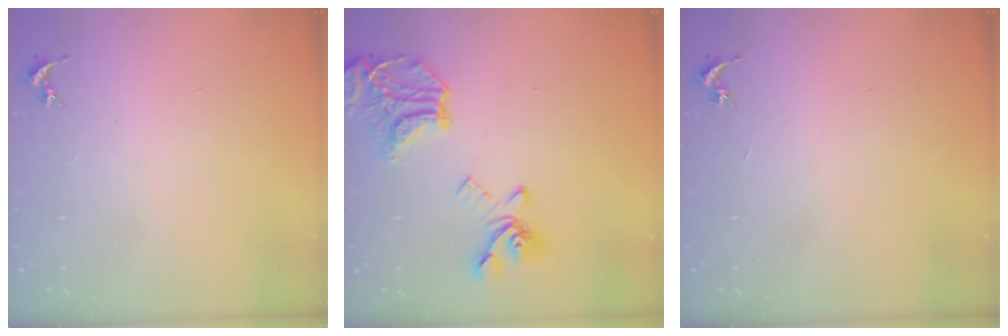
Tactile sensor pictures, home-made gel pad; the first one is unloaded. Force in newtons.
{"total": 21.1, "press": 21.0, "slide": 2.3}
{"total": 0.0}